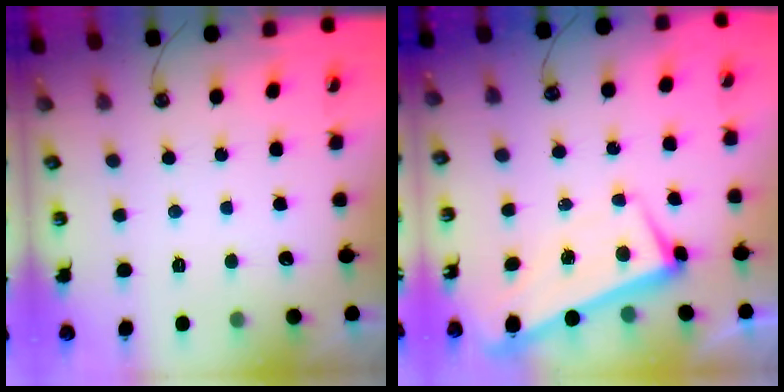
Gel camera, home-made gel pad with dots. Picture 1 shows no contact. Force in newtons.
{"total": 1.5, "press": 0.5, "slide": 1.4}